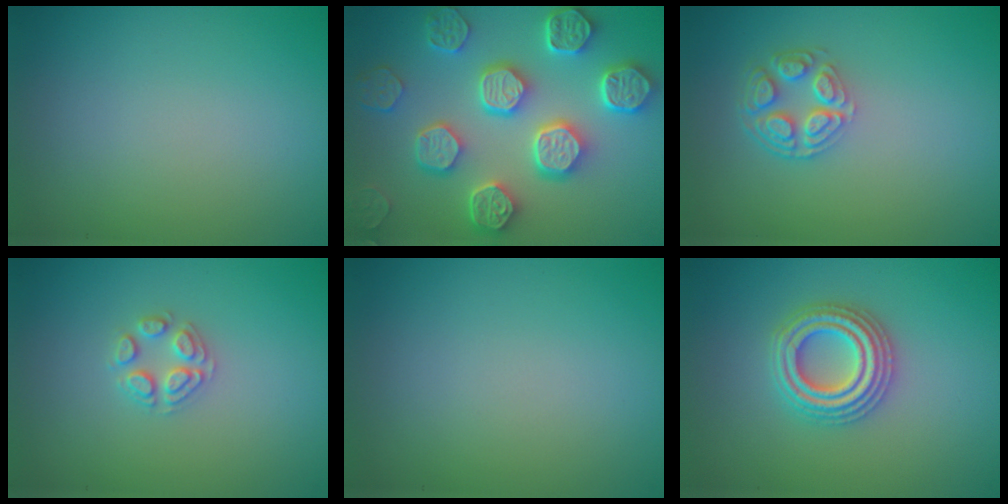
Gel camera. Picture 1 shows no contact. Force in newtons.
{"total": 8.0, "press": 6.7, "slide": 4.4}
{"total": 4.1, "press": 3.2, "slide": 2.6}
{"total": 2.2, "press": 2.2, "slide": 0.2}
{"total": 0.0}
{"total": 4.4, "press": 4.4, "slide": 0.7}